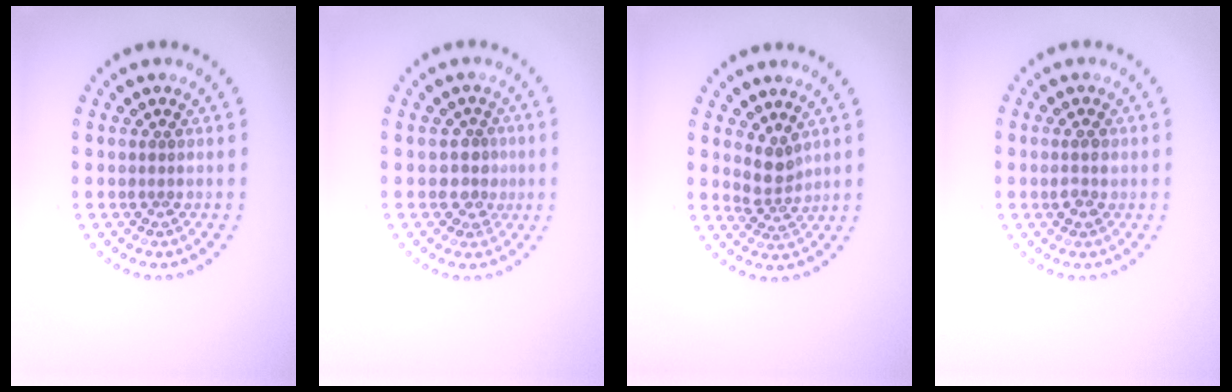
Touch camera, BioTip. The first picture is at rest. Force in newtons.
{"total": 2.1, "press": 1.8, "slide": 1.1}
{"total": 2.2, "press": 1.8, "slide": 1.4}
{"total": 1.5, "press": 1.5, "slide": 0.1}